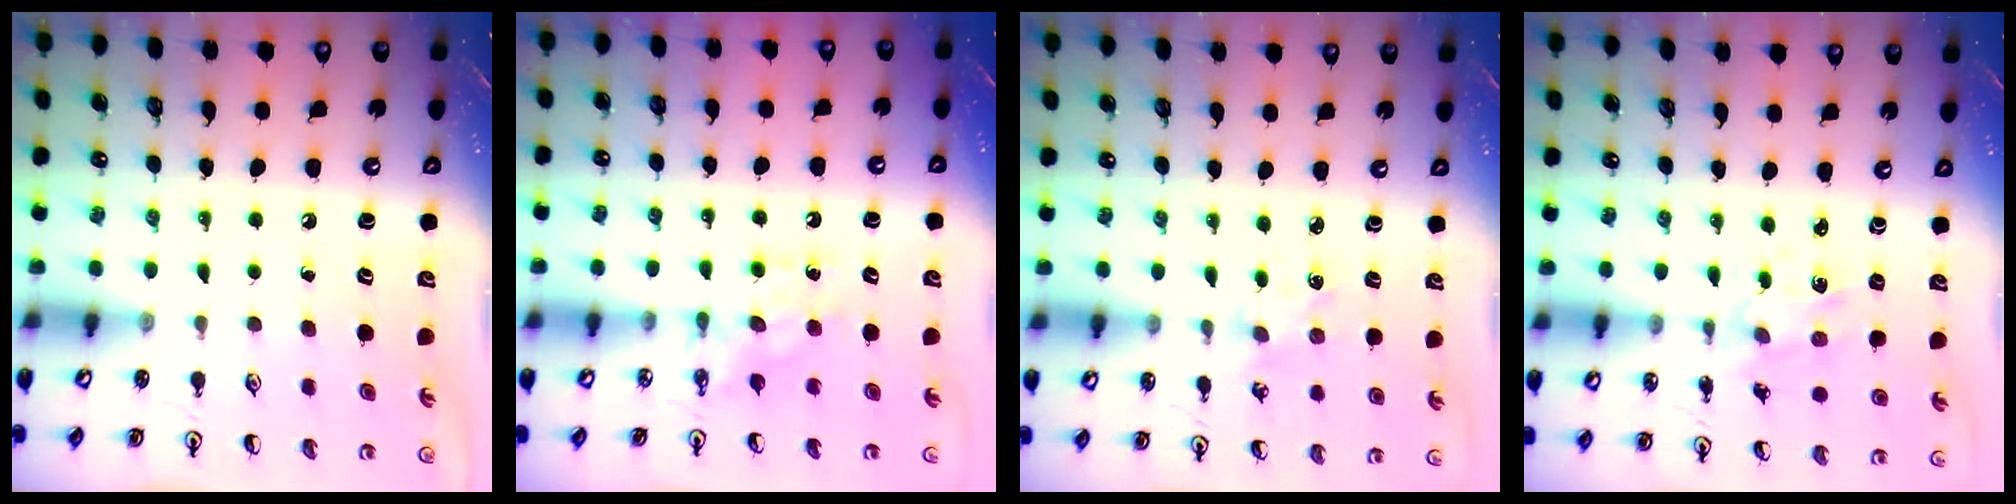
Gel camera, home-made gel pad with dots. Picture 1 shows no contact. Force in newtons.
{"total": 5.5, "press": 5.5, "slide": 0.7}
{"total": 0.8, "press": 0.8, "slide": 0.2}
{"total": 1.9, "press": 1.9, "slide": 0.2}